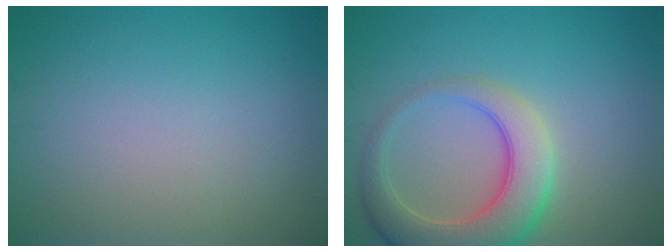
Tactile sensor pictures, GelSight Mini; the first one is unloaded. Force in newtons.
{"total": 6.7, "press": 6.7, "slide": 0.6}